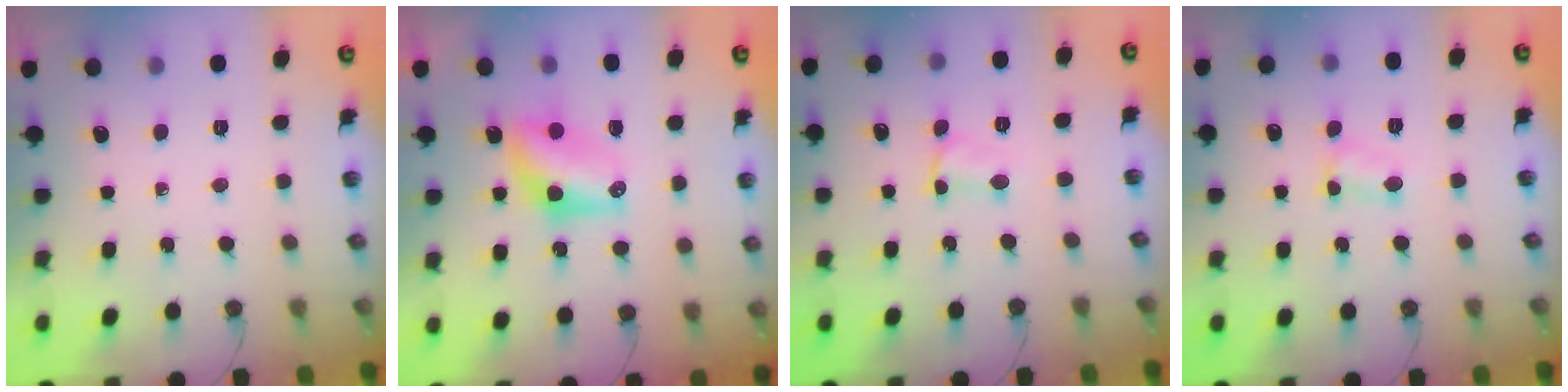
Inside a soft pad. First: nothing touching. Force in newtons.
{"total": 8.0, "press": 8.0, "slide": 0.4}
{"total": 2.3, "press": 2.3, "slide": 0.3}
{"total": 4.8, "press": 4.7, "slide": 0.5}